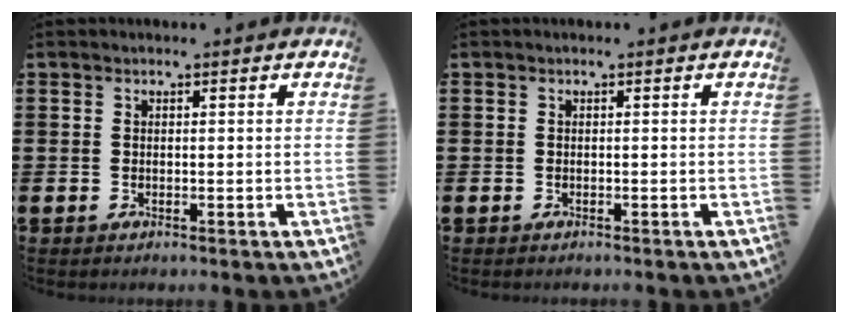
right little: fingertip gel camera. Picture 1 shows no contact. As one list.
[{"total": 0.0}]